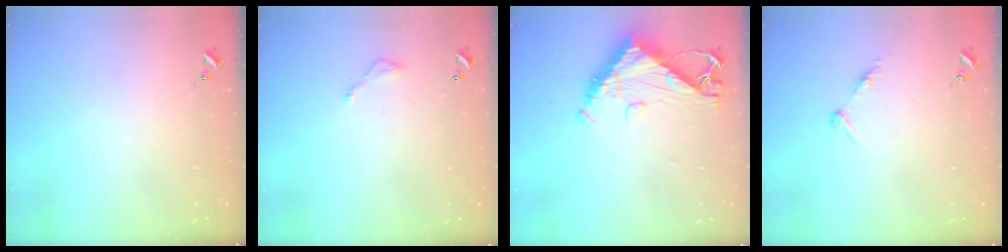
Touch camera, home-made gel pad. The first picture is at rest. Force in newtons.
{"total": 3.2, "press": 3.2, "slide": 0.2}
{"total": 10.6, "press": 10.5, "slide": 1.1}
{"total": 6.2, "press": 6.2, "slide": 0.7}